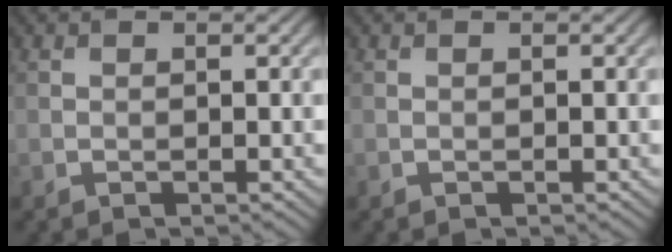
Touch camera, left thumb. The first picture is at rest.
{"total": 0.0}